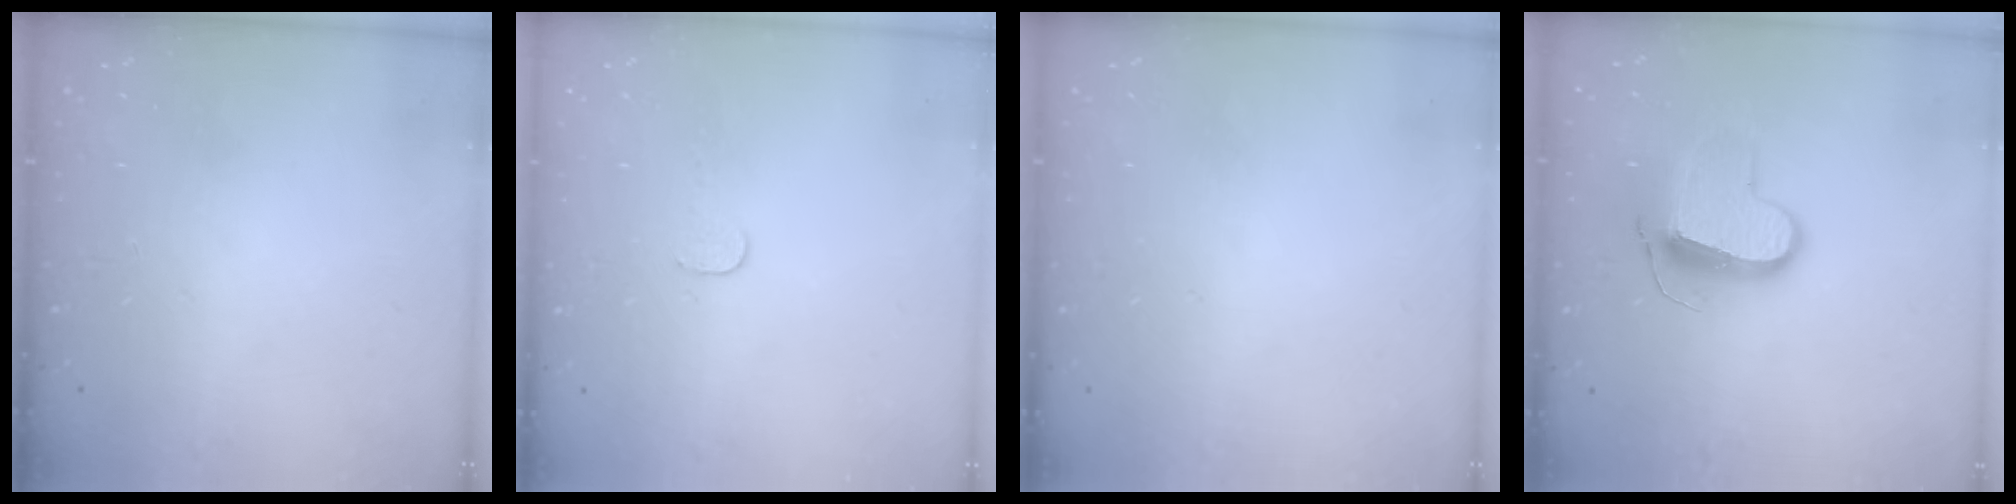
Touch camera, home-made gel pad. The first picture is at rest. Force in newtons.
{"total": 2.7, "press": 2.7, "slide": 0.2}
{"total": 0.6, "press": 0.6, "slide": 0.2}
{"total": 11.7, "press": 11.7, "slide": 0.9}